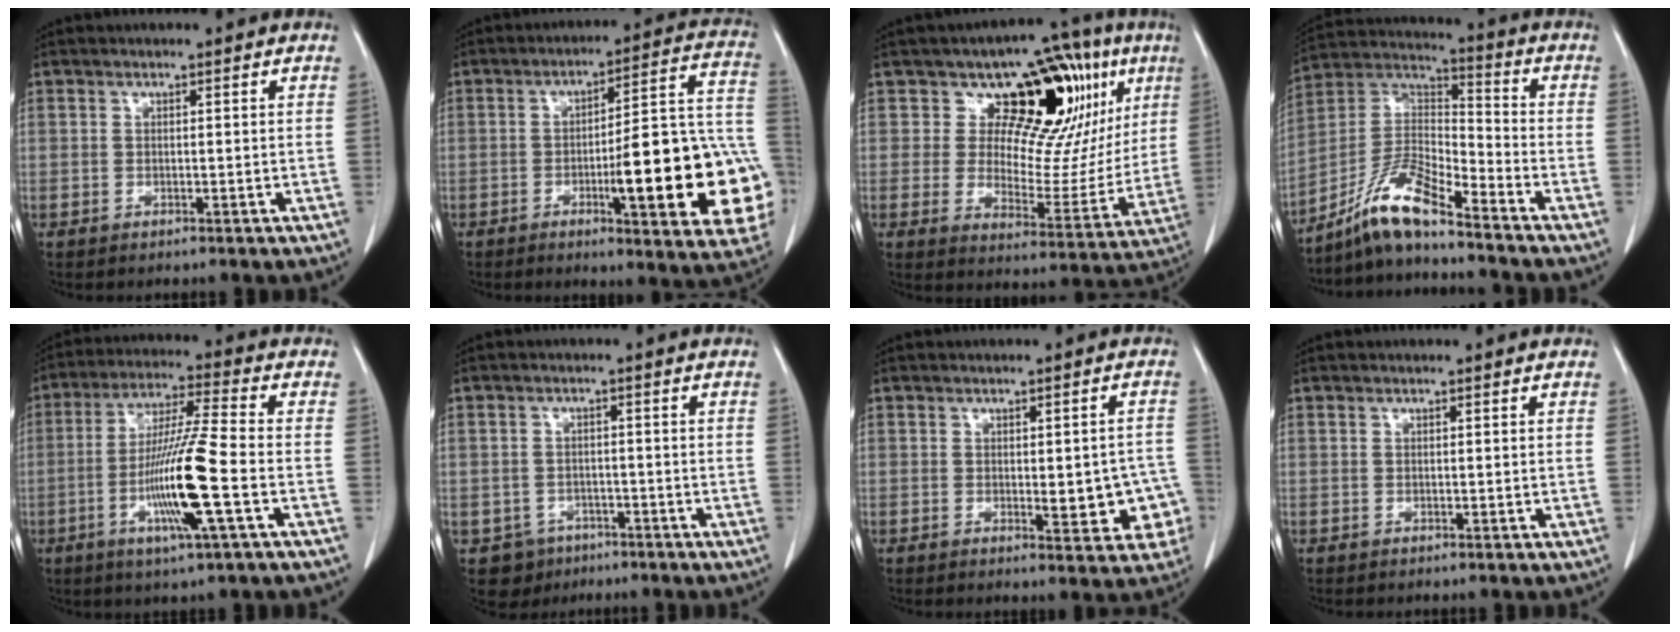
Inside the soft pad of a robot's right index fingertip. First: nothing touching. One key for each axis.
{"total": 21.8, "fx": -5.3, "fy": 3.3, "fz": 20.9, "tx": -0.185, "ty": 0.024, "tz": -0.059}
{"total": 17.7, "fx": 8.5, "fy": 9.4, "fz": 12.4, "tx": -0.130, "ty": 0.014, "tz": 0.118}
{"total": 10.7, "fx": -8.7, "fy": 0.9, "fz": 6.2, "tx": -0.131, "ty": 0.010, "tz": -0.167}
{"total": 13.0, "fx": -3.7, "fy": -0.5, "fz": 12.5, "tx": -0.244, "ty": -0.010, "tz": -0.073}
{"total": 4.9, "fx": -2.6, "fy": 4.1, "fz": 0.2, "tx": -0.001, "ty": 0.011, "tz": -0.034}
{"total": 7.0, "fx": -1.5, "fy": 2.7, "fz": 6.3, "tx": -0.058, "ty": 0.012, "tz": -0.009}
{"total": 0.0}